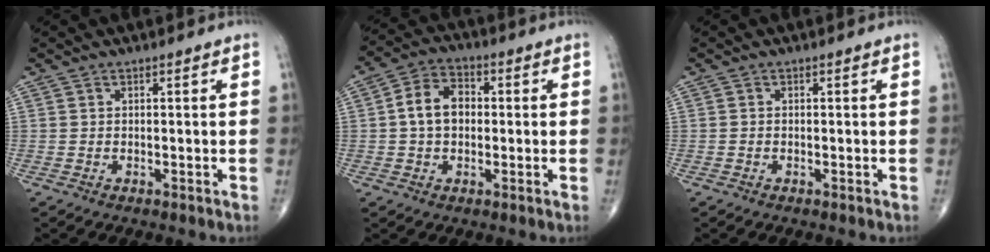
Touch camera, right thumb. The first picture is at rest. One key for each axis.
{"total": 7.8, "fx": 0.2, "fy": 5.6, "fz": 5.4, "tx": -0.083, "ty": 0.022, "tz": -0.006}
{"total": 0.0}